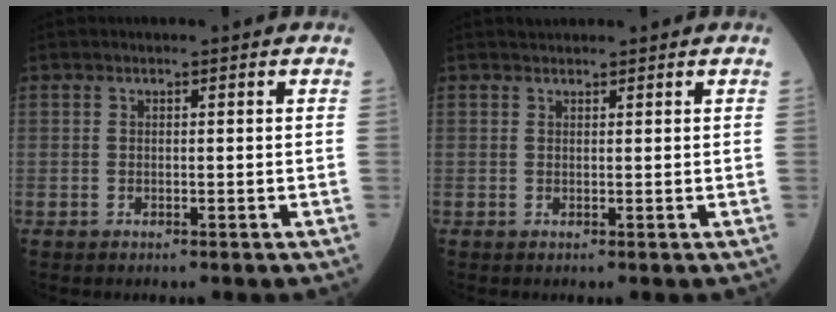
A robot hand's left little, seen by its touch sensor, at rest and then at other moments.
{"total": 0.9, "force": [0.9, 0.3, 0.0], "torque": [-0.009, 0.010, 0.018]}